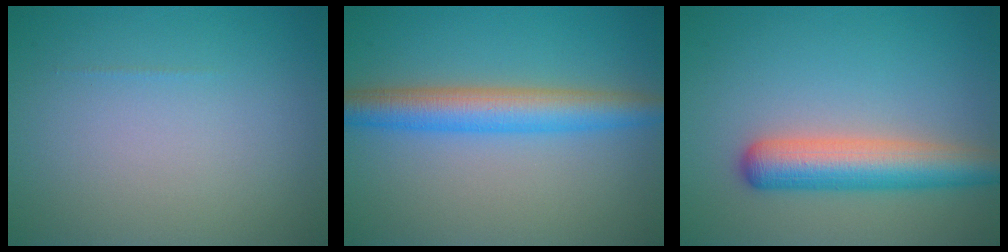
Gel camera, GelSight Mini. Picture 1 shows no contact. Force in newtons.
{"total": 5.1, "press": 5.1, "slide": 0.0}
{"total": 5.6, "press": 5.6, "slide": 0.2}